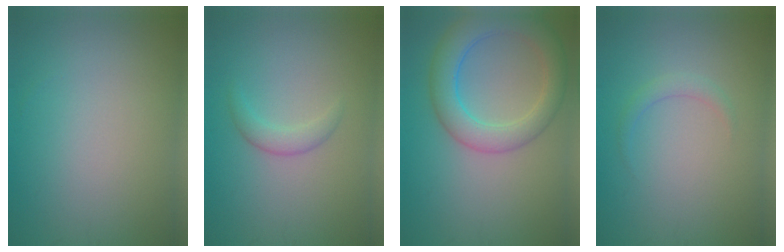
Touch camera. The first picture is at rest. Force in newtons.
{"total": 1.7, "press": 1.7, "slide": 0.2}
{"total": 5.7, "press": 5.7, "slide": 0.2}
{"total": 0.8, "press": 0.8, "slide": 0.0}